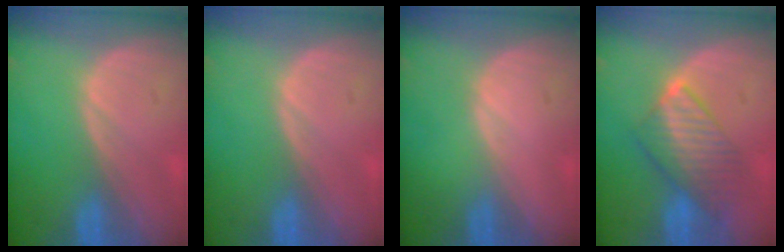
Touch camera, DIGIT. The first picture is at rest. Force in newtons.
{"total": 0.0}
{"total": 0.0}
{"total": 6.8, "press": 6.7, "slide": 1.0}